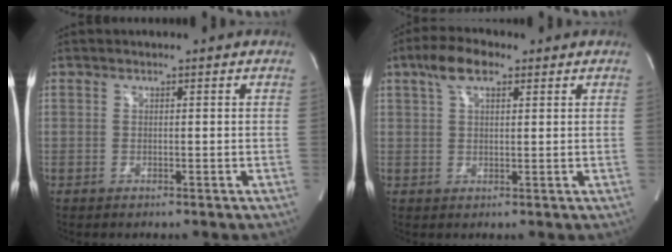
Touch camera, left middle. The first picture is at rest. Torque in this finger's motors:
{"motor_torque": [0.86, -0.40, 0.05, 0.08]}